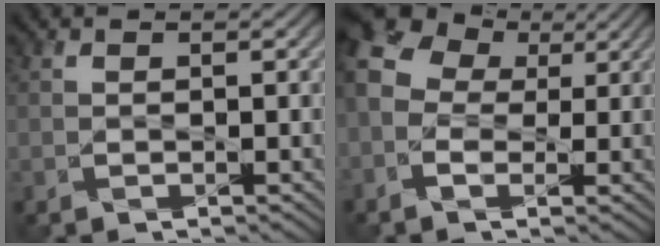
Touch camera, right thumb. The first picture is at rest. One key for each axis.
{"total": 9.7, "fx": 0.9, "fy": 7.4, "fz": 6.1, "tx": -0.163, "ty": 0.015, "tz": 0.006}